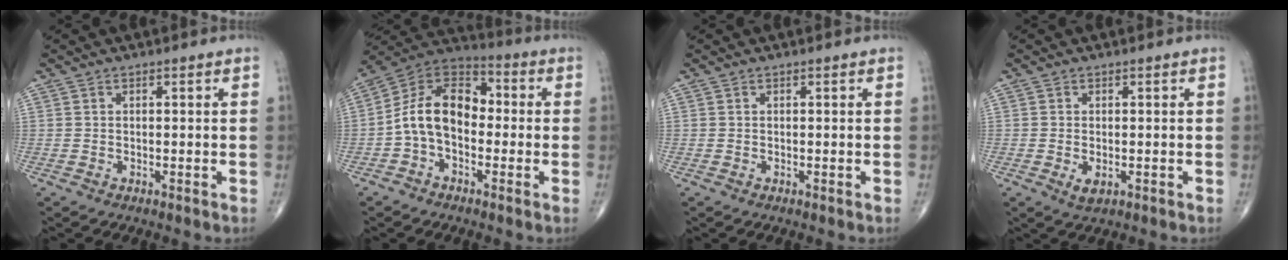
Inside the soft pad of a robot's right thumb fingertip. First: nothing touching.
{"total": 12.8, "force": [-1.6, 8.5, 9.4], "torque": [-0.147, 0.042, -0.044]}
{"total": 0.0}
{"total": 2.3, "force": [-0.6, 1.2, 1.8], "torque": [-0.033, -0.004, -0.005]}